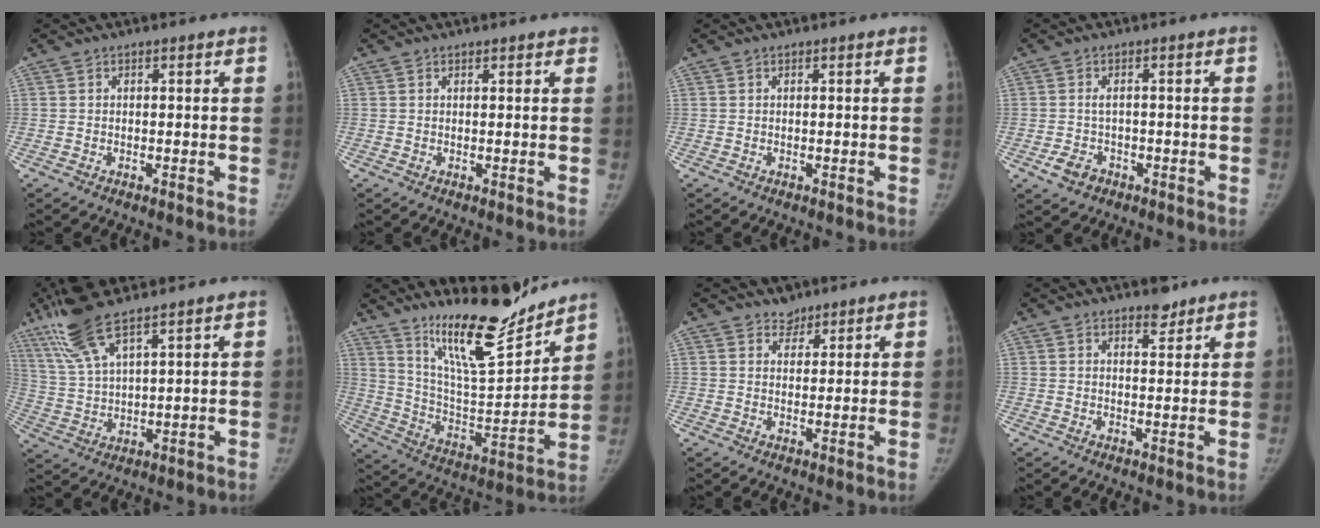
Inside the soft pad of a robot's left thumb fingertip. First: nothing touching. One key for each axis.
{"total": 0.8, "fx": 0.7, "fy": 0.4, "fz": 0.2, "tx": 0.004, "ty": -0.005, "tz": 0.007}
{"total": 0.0}
{"total": 3.7, "fx": -1.7, "fy": 2.7, "fz": 1.9, "tx": -0.032, "ty": 0.011, "tz": -0.024}
{"total": 11.6, "fx": 7.9, "fy": 2.7, "fz": 8.0, "tx": -0.175, "ty": -0.022, "tz": 0.167}
{"total": 18.5, "fx": 15.0, "fy": 4.0, "fz": 10.0, "tx": -0.125, "ty": -0.108, "tz": 0.263}
{"total": 2.5, "fx": 2.0, "fy": 1.5, "fz": 0.0, "tx": 0.019, "ty": -0.013, "tz": 0.026}
{"total": 2.9, "fx": 2.3, "fy": 1.3, "fz": 1.2, "tx": -0.004, "ty": -0.016, "tz": 0.033}